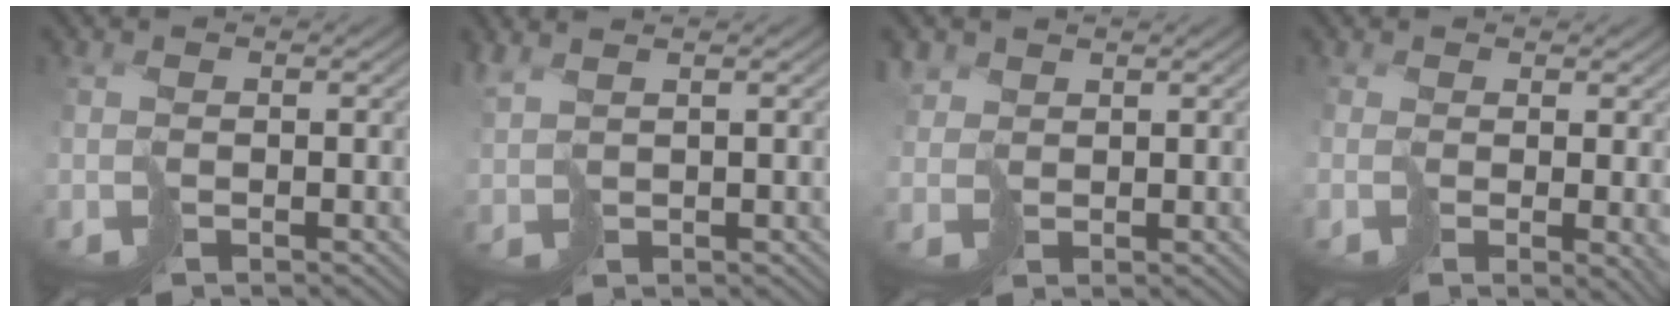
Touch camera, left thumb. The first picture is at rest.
{"total": 2.4, "force": [2.0, 0.1, 1.4], "torque": [-0.053, -0.004, 0.042]}
{"total": 2.7, "force": [1.9, 1.8, 0.3], "torque": [-0.029, -0.001, 0.036]}
{"total": 2.2, "force": [-0.3, 0.4, 2.1], "torque": [-0.025, -0.015, 0.007]}